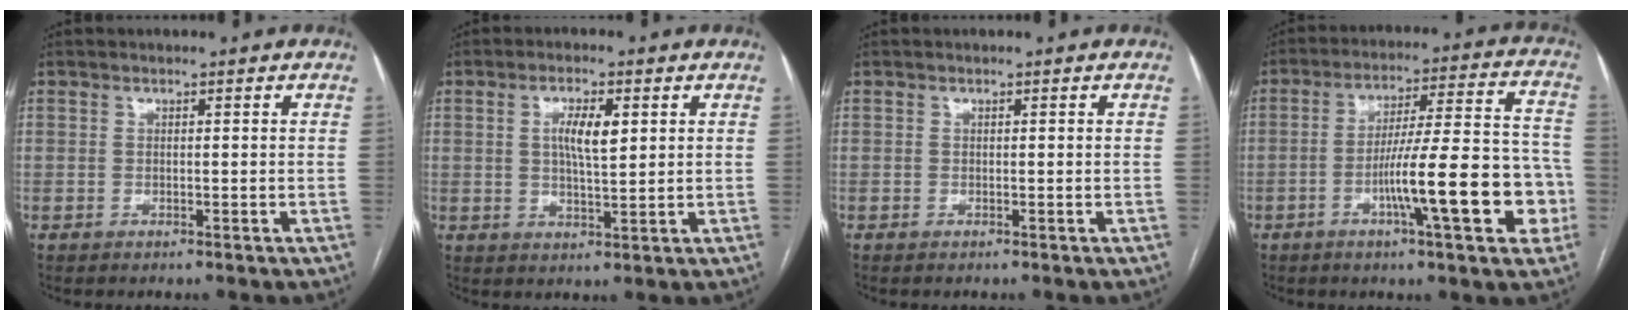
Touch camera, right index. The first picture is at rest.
{"total": 5.2, "force": [1.4, 1.2, 4.9], "torque": [-0.092, 0.002, 0.026]}
{"total": 0.0}
{"total": 16.9, "force": [-5.3, 2.1, 15.9], "torque": [-0.233, 0.019, -0.076]}